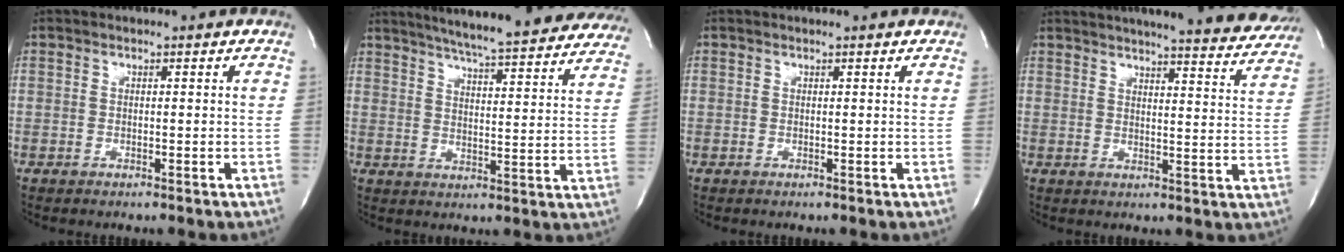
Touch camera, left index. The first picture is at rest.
{"total": 27.9, "force": [24.8, 3.3, 12.4], "torque": [-0.192, -0.046, 0.300]}
{"total": 0.8, "force": [0.8, -0.1, 0.2], "torque": [-0.011, -0.003, 0.010]}
{"total": 23.5, "force": [21.3, 3.0, 9.5], "torque": [-0.137, -0.046, 0.247]}